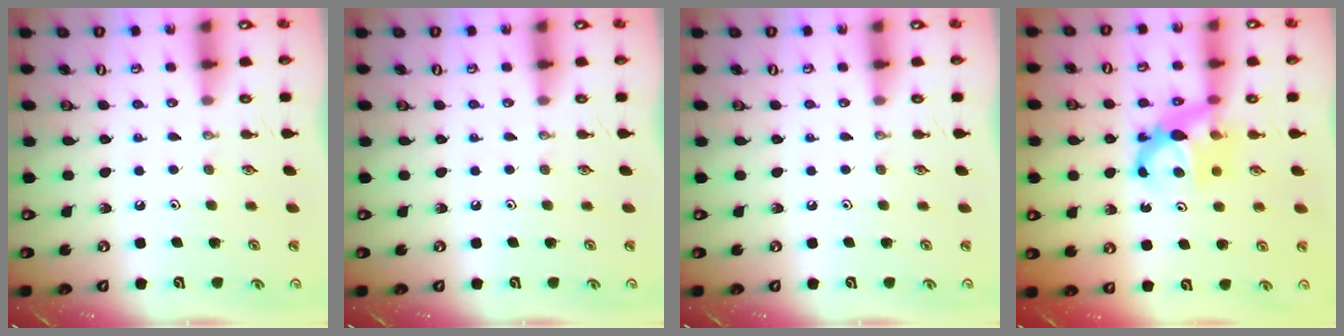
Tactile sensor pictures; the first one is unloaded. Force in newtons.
{"total": 0.0}
{"total": 0.0}
{"total": 6.8, "press": 6.8, "slide": 0.2}